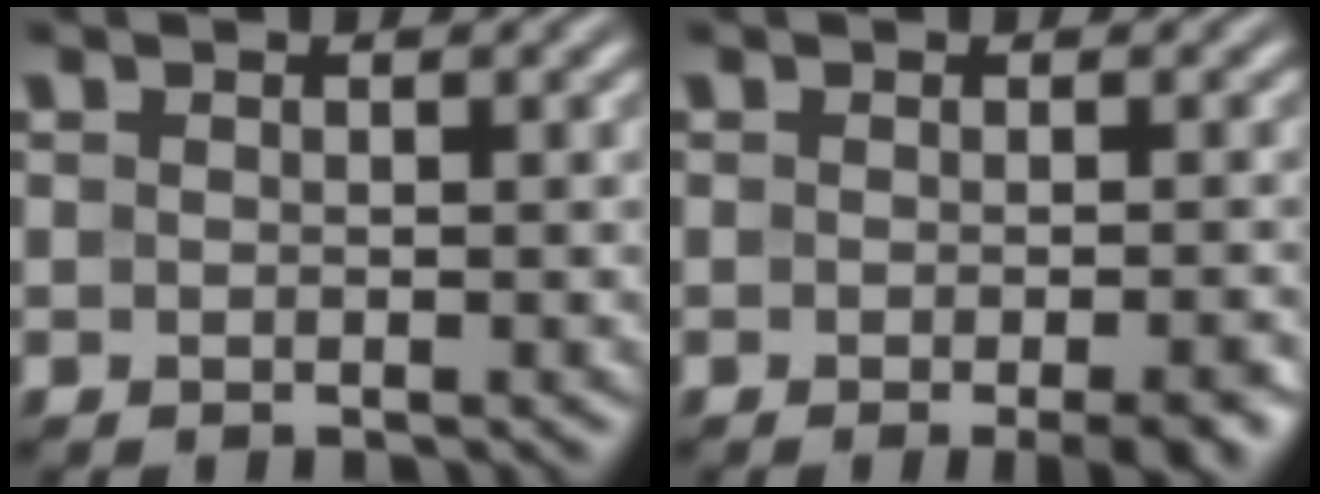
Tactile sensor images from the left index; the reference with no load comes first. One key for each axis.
{"total": 3.5, "fx": -1.5, "fy": 0.8, "fz": 3.0, "tx": -0.030, "ty": -0.001, "tz": -0.018}